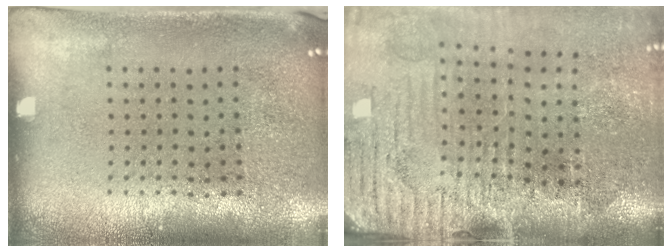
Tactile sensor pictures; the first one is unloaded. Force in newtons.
{"total": 4.6, "press": 4.0, "slide": 2.4}